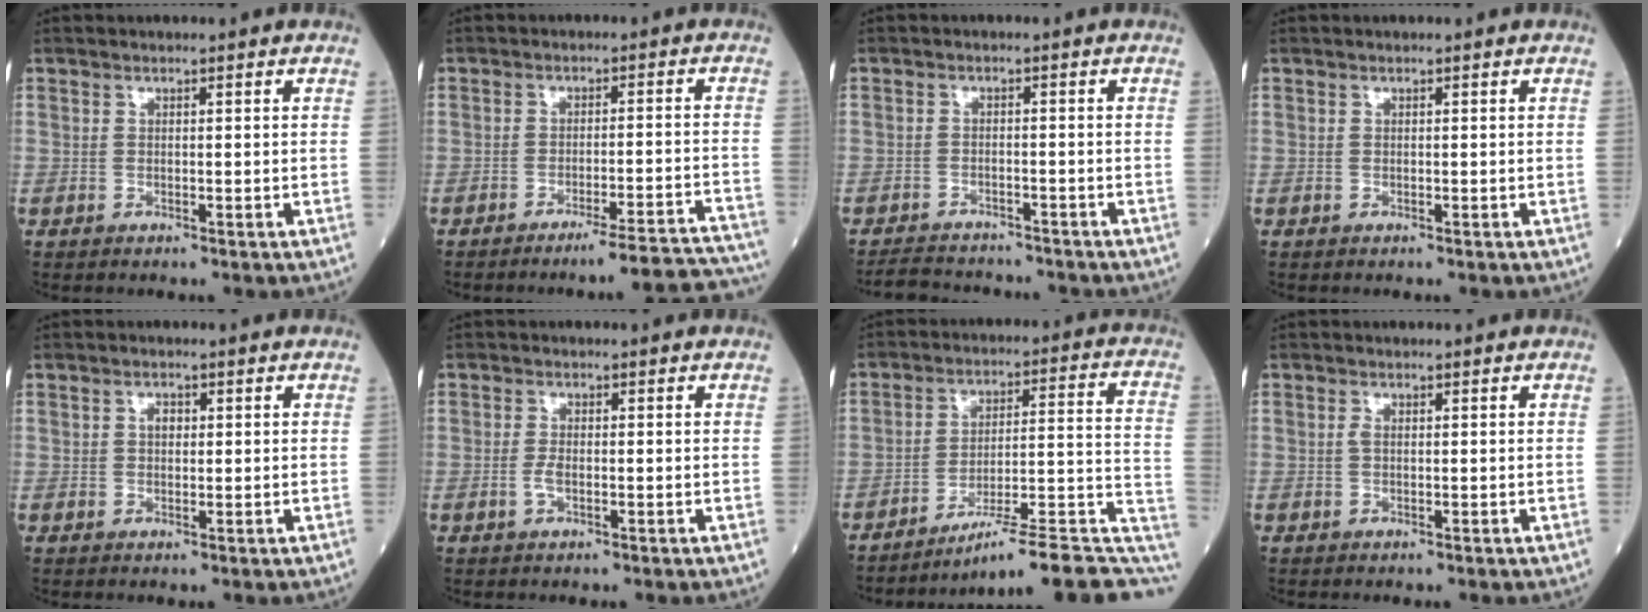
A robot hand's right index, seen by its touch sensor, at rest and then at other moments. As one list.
[{"total": 14.0, "force": [-13.2, -0.7, 4.6], "torque": [-0.011, 0.015, -0.166]}, {"total": 7.8, "force": [-7.3, 1.8, 1.8], "torque": [-0.025, 0.000, -0.108]}, {"total": 0.0}, {"total": 1.5, "force": [0.3, 1.0, 1.1], "torque": [-0.021, 0.005, 0.005]}, {"total": 1.7, "force": [-0.5, 0.6, 1.6], "torque": [-0.034, 0.001, -0.010]}, {"total": 17.5, "force": [-14.0, 0.9, 10.3], "torque": [-0.089, 0.041, -0.207]}, {"total": 0.7, "force": [0.1, 0.2, 0.6], "torque": [-0.017, 0.000, -0.001]}]